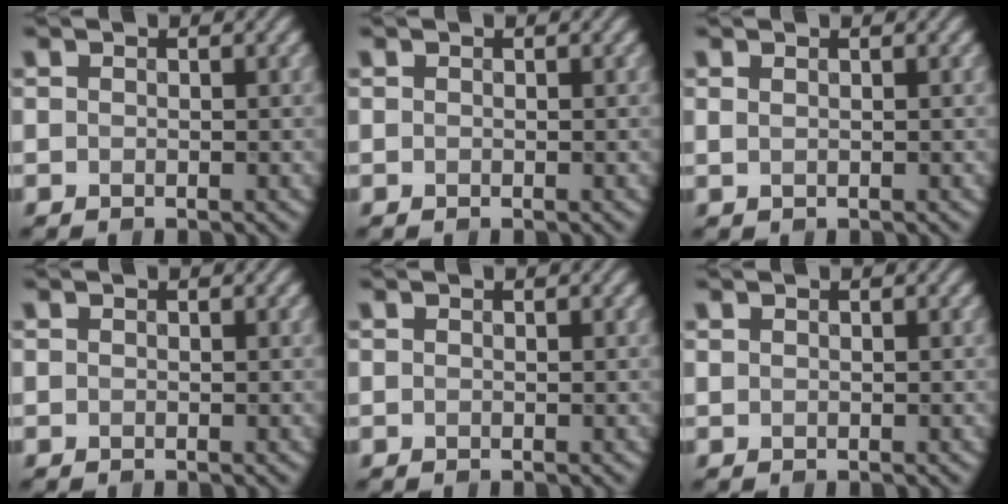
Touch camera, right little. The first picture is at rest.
{"total": 0.0}
{"total": 0.8, "force": [0.5, 0.3, 0.5], "torque": [-0.009, -0.002, 0.005]}
{"total": 0.0}
{"total": 0.0}
{"total": 0.0}